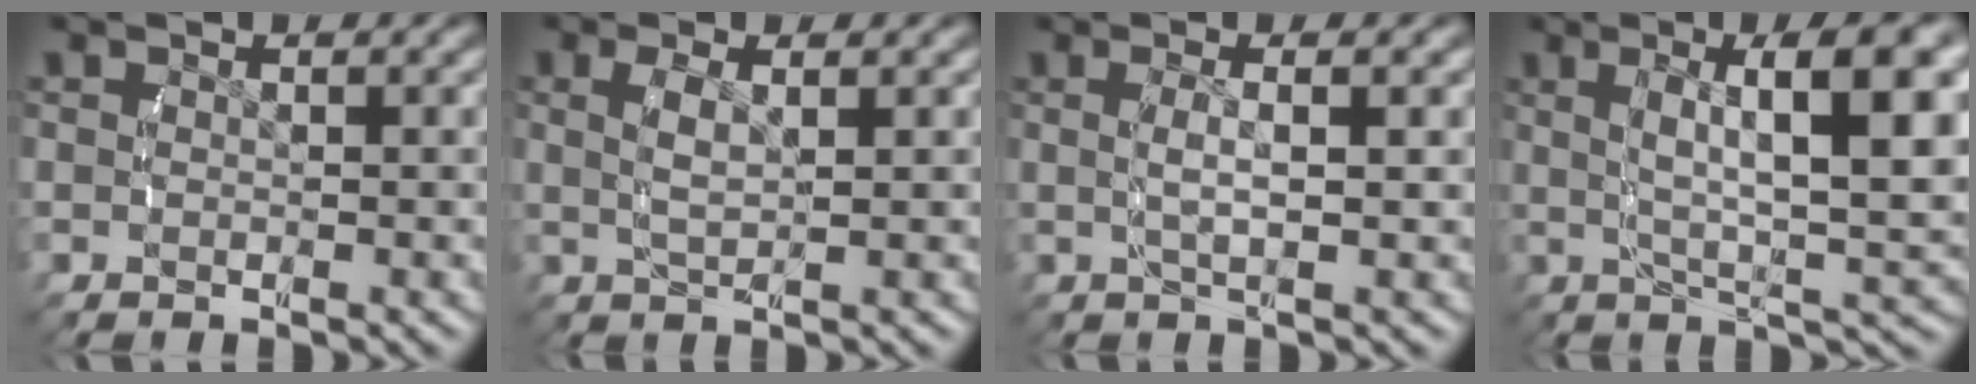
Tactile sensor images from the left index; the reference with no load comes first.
{"total": 2.2, "force": [0.7, 0.2, 2.1], "torque": [-0.047, -0.007, 0.020]}
{"total": 2.8, "force": [0.4, 0.2, 2.8], "torque": [-0.057, -0.002, 0.014]}
{"total": 9.2, "force": [1.6, 2.0, 8.9], "torque": [-0.112, 0.014, 0.026]}